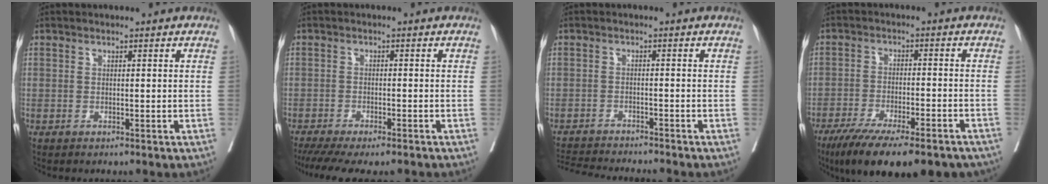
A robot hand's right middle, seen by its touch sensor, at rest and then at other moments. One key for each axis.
{"total": 13.2, "fx": -11.1, "fy": 2.4, "fz": 6.7, "tx": -0.121, "ty": -0.025, "tz": -0.156}
{"total": 9.9, "fx": -9.4, "fy": -0.2, "fz": 3.1, "tx": -0.042, "ty": -0.009, "tz": -0.142}
{"total": 19.0, "fx": -14.6, "fy": 4.1, "fz": 11.5, "tx": -0.154, "ty": -0.025, "tz": -0.213}